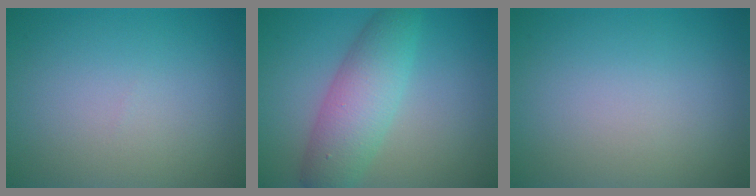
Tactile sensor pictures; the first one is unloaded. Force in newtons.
{"total": 5.4, "press": 5.4, "slide": 0.1}
{"total": 0.0}